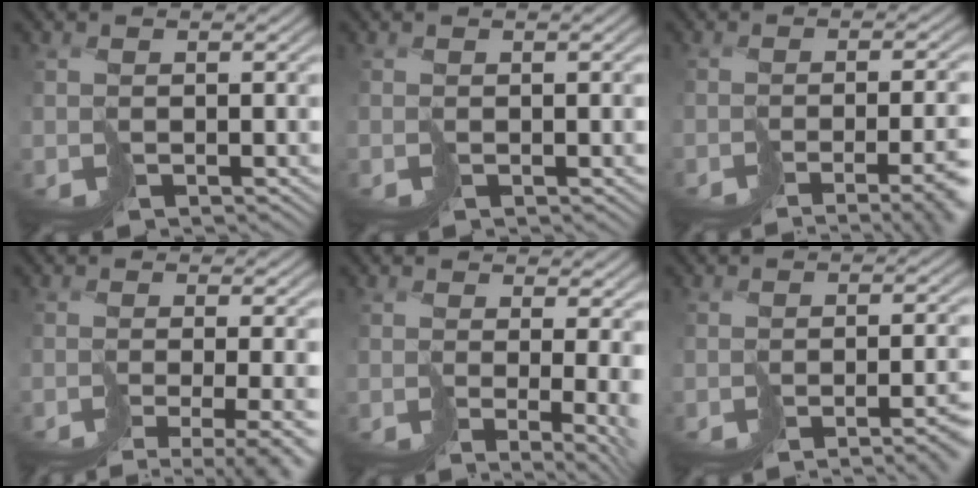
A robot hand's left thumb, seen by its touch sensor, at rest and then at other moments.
{"total": 0.8, "force": [0.0, -0.2, 0.7], "torque": [-0.010, 0.005, -0.001]}
{"total": 8.0, "force": [-4.7, 1.8, 6.2], "torque": [-0.062, -0.020, -0.039]}
{"total": 6.8, "force": [-4.7, 1.4, 4.7], "torque": [-0.058, -0.011, -0.035]}
{"total": 7.3, "force": [0.2, 2.6, 6.8], "torque": [-0.100, -0.021, 0.032]}
{"total": 6.1, "force": [-4.2, 0.6, 4.3], "torque": [-0.038, -0.012, -0.050]}